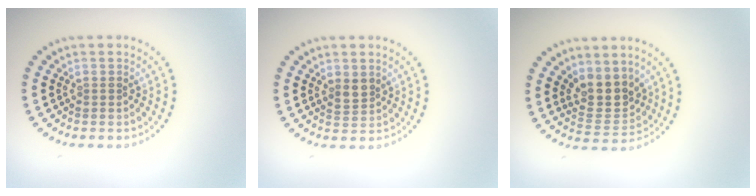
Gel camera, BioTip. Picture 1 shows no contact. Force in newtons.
{"total": 1.7, "press": 1.4, "slide": 0.8}
{"total": 3.7, "press": 3.3, "slide": 1.7}